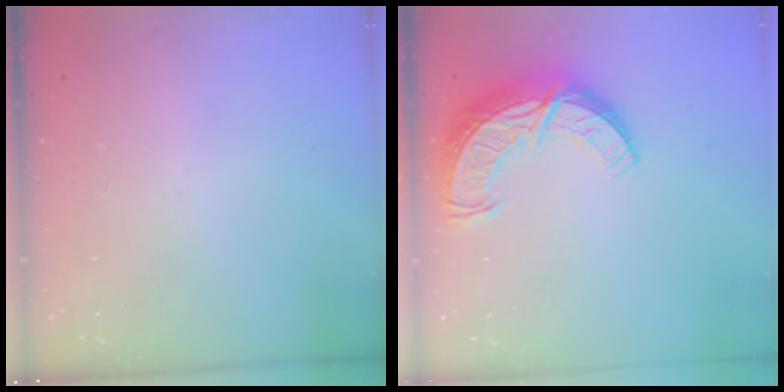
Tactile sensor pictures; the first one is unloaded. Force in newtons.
{"total": 13.4, "press": 13.4, "slide": 1.0}